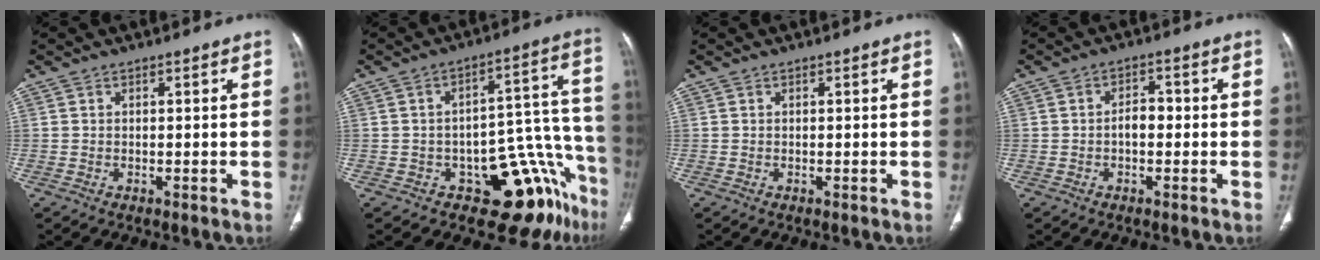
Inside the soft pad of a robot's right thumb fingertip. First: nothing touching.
{"total": 15.0, "force": [-10.1, 6.3, 9.2], "torque": [-0.032, 0.117, -0.138]}
{"total": 0.0}
{"total": 3.2, "force": [-0.6, 2.1, 2.4], "torque": [-0.028, 0.015, -0.014]}